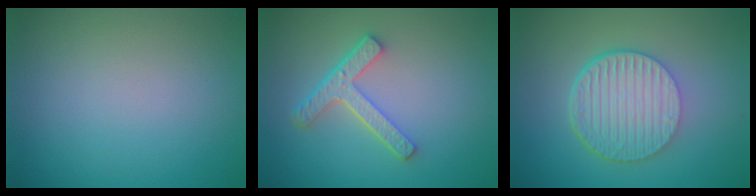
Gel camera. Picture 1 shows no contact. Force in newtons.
{"total": 3.9, "press": 2.9, "slide": 2.5}
{"total": 6.7, "press": 4.6, "slide": 4.9}